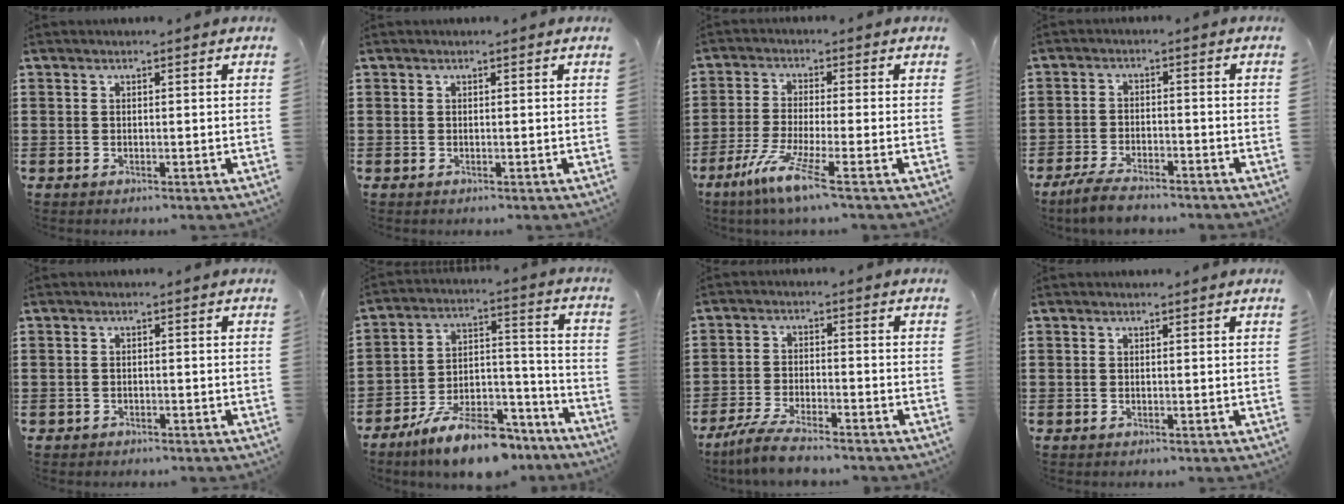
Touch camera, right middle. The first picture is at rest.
{"total": 0.0}
{"total": 6.9, "force": [-4.2, -0.1, 5.5], "torque": [-0.124, -0.022, -0.080]}
{"total": 4.3, "force": [-3.8, 0.7, 1.7], "torque": [-0.045, -0.002, -0.078]}
{"total": 0.7, "force": [-0.7, 0.3, 0.0], "torque": [-0.002, 0.000, -0.015]}
{"total": 11.6, "force": [-9.8, 2.9, 5.5], "torque": [-0.095, 0.039, -0.184]}
{"total": 5.0, "force": [-4.4, 0.4, 2.4], "torque": [-0.062, -0.008, -0.088]}
{"total": 0.0}